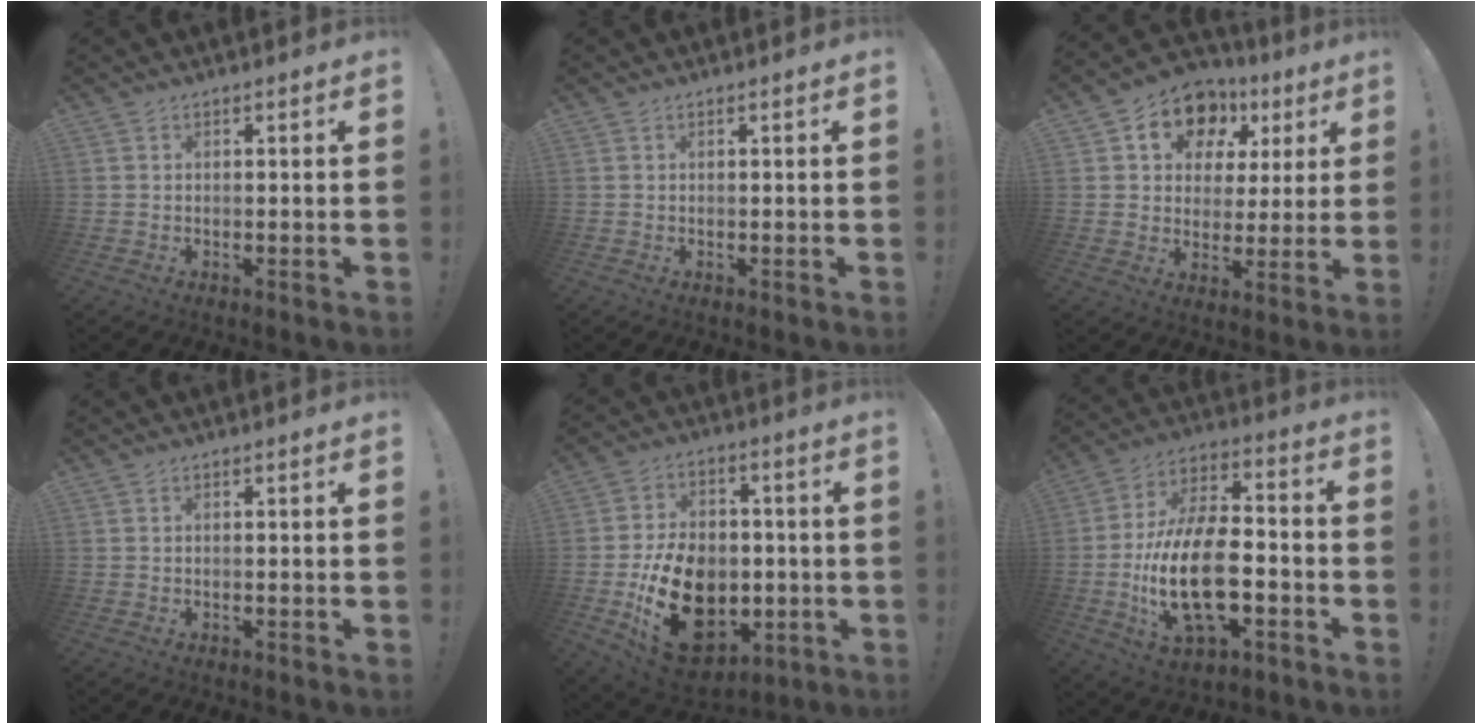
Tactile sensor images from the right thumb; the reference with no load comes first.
{"total": 0.0}
{"total": 12.1, "force": [5.9, 9.2, 5.3], "torque": [-0.084, -0.032, 0.110]}
{"total": 0.0}
{"total": 22.2, "force": [-5.0, 16.1, 14.5], "torque": [-0.232, 0.028, -0.063]}
{"total": 22.5, "force": [-5.5, 11.8, 18.4], "torque": [-0.358, 0.026, -0.088]}